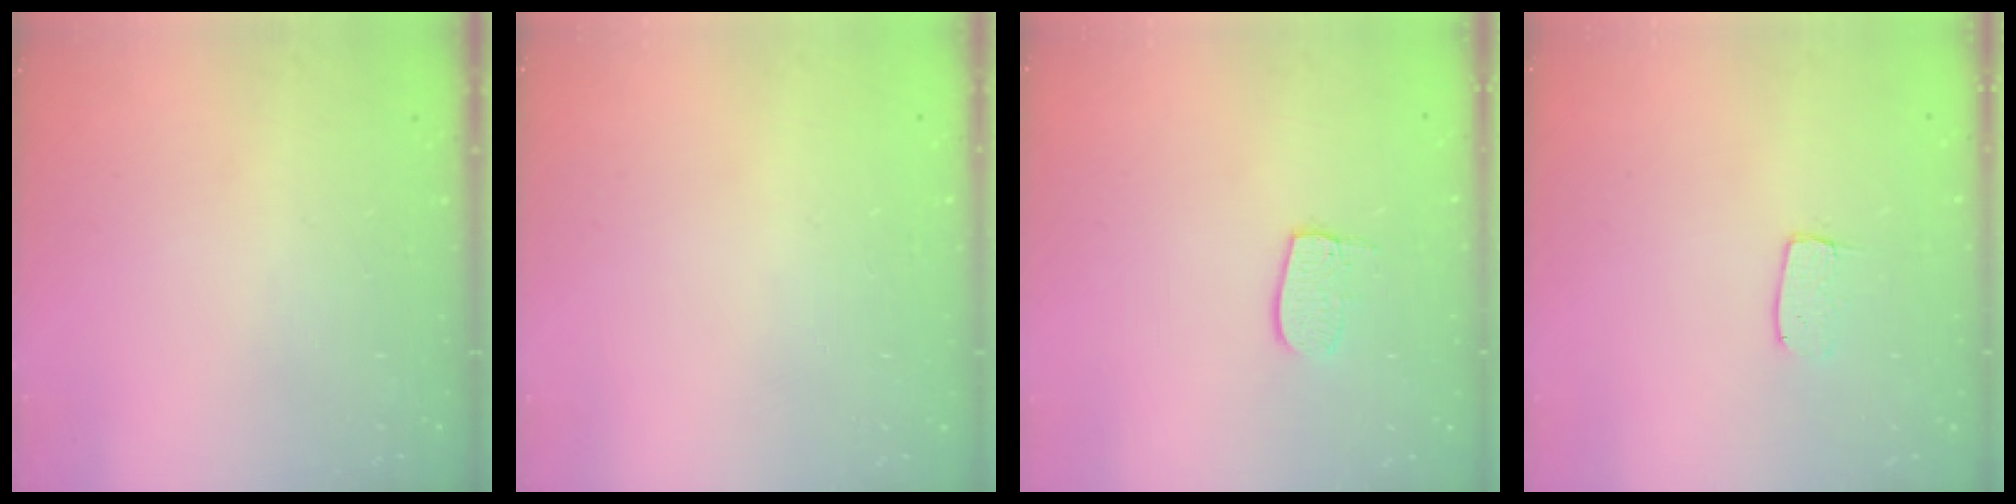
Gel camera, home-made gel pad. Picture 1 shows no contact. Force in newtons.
{"total": 0.0}
{"total": 7.2, "press": 7.2, "slide": 0.3}
{"total": 3.6, "press": 3.6, "slide": 0.2}